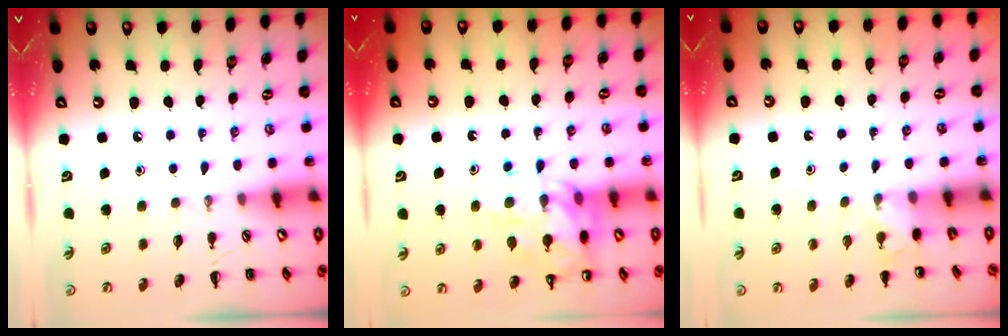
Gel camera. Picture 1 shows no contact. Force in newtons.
{"total": 16.3, "press": 16.0, "slide": 2.8}
{"total": 4.2, "press": 4.0, "slide": 1.1}